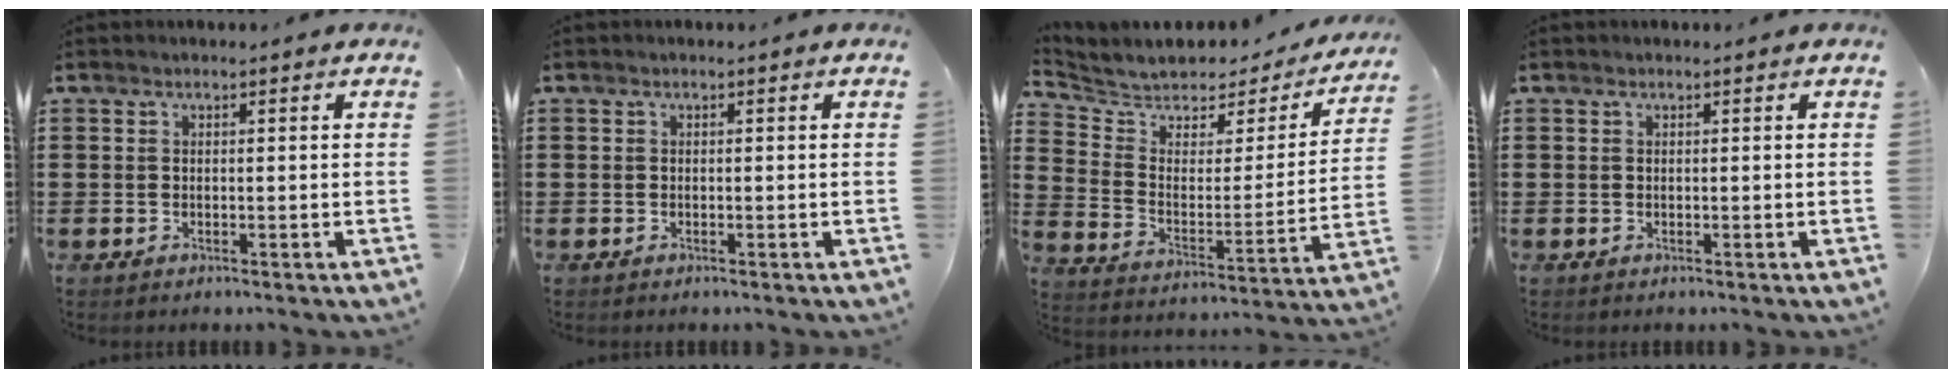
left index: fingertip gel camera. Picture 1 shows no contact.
{"total": 0.0}
{"total": 5.0, "force": [4.4, 2.1, 0.9], "torque": [-0.053, -0.033, 0.070]}
{"total": 0.0}